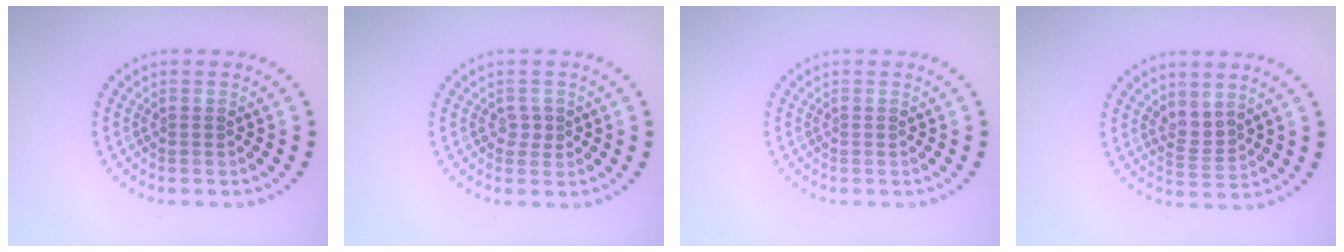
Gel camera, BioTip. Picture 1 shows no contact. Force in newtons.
{"total": 1.0, "press": 0.9, "slide": 0.5}
{"total": 0.0}
{"total": 1.9, "press": 1.4, "slide": 1.3}